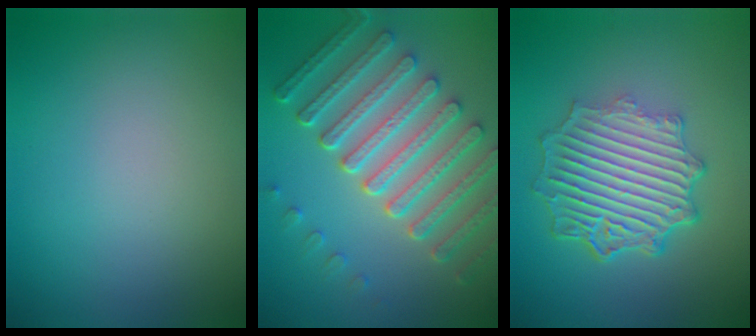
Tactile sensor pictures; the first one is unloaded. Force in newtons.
{"total": 8.2, "press": 6.2, "slide": 5.4}
{"total": 7.0, "press": 5.2, "slide": 4.6}